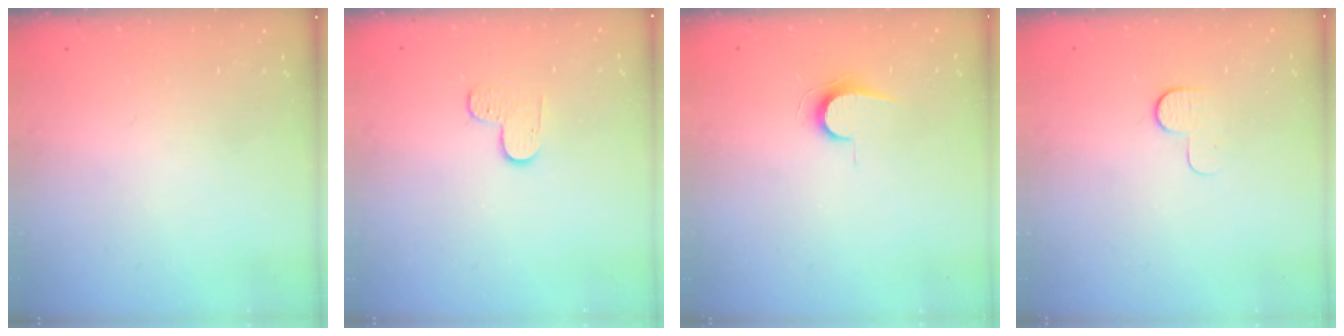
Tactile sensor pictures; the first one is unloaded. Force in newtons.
{"total": 3.5, "press": 3.5, "slide": 0.4}
{"total": 5.9, "press": 5.9, "slide": 0.6}
{"total": 7.6, "press": 7.5, "slide": 0.7}